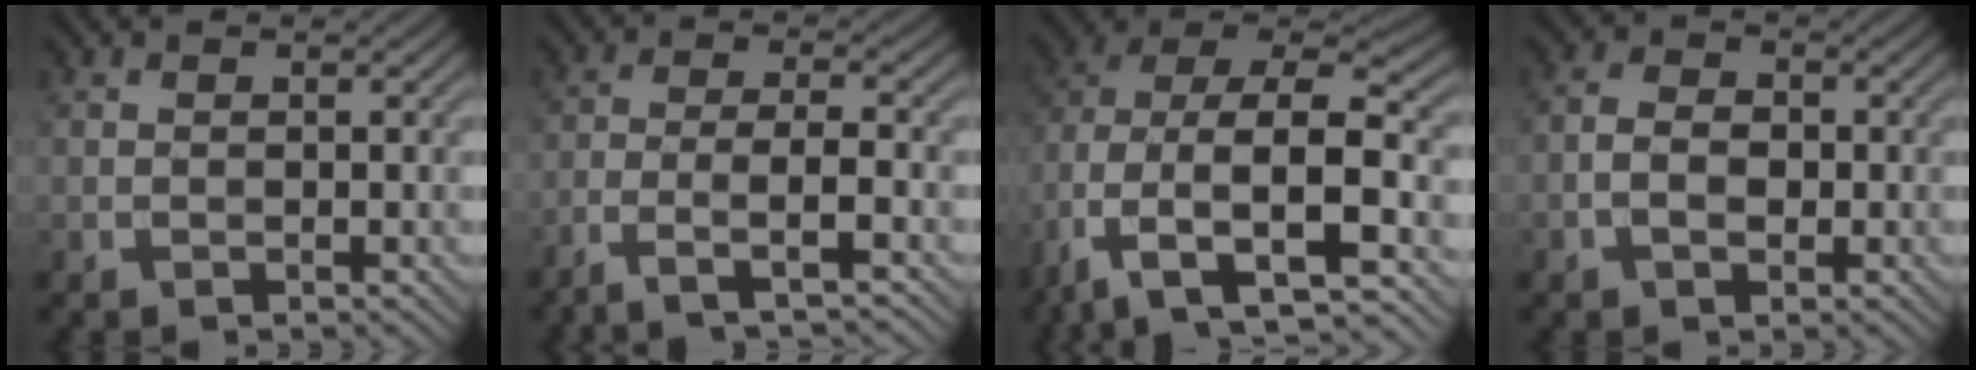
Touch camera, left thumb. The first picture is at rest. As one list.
[{"total": 5.2, "force": [-3.3, 0.9, 4.0], "torque": [-0.066, 0.007, -0.073]}, {"total": 15.2, "force": [-2.3, 9.4, 11.7], "torque": [-0.258, -0.023, -0.026]}, {"total": 3.3, "force": [-1.0, 2.2, 2.3], "torque": [-0.045, 0.004, -0.022]}]